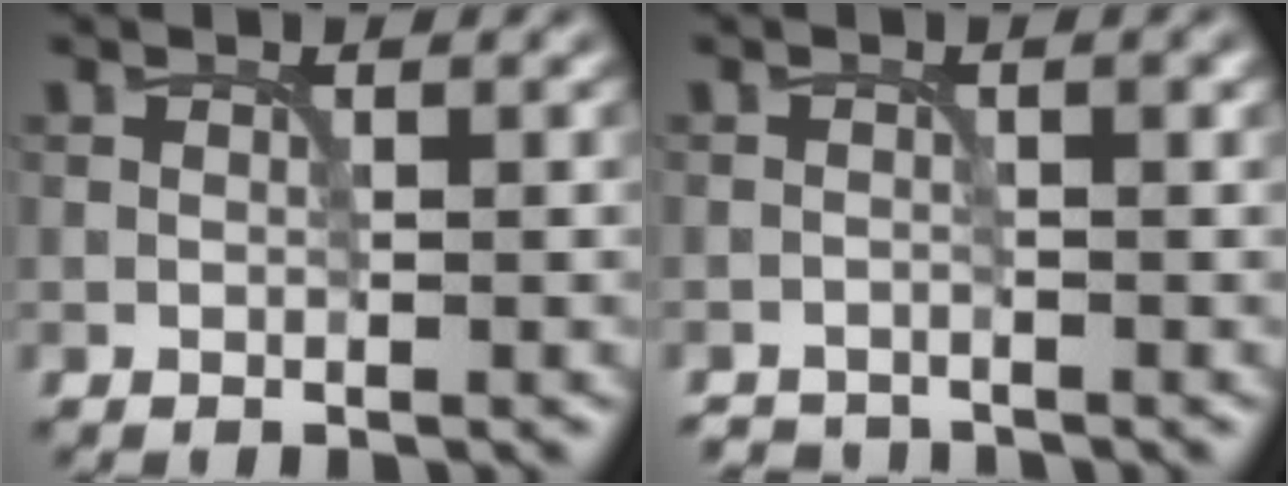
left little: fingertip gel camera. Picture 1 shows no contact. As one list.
[{"total": 2.0, "force": [-1.9, 0.4, 0.4], "torque": [-0.004, -0.002, -0.034]}]